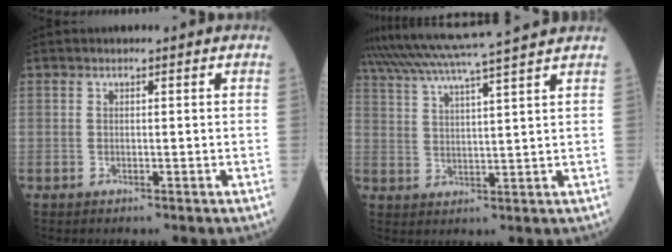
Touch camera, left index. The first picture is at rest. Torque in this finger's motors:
{"motor_torque": [0.65, -1.03, 0.22, 0.07]}